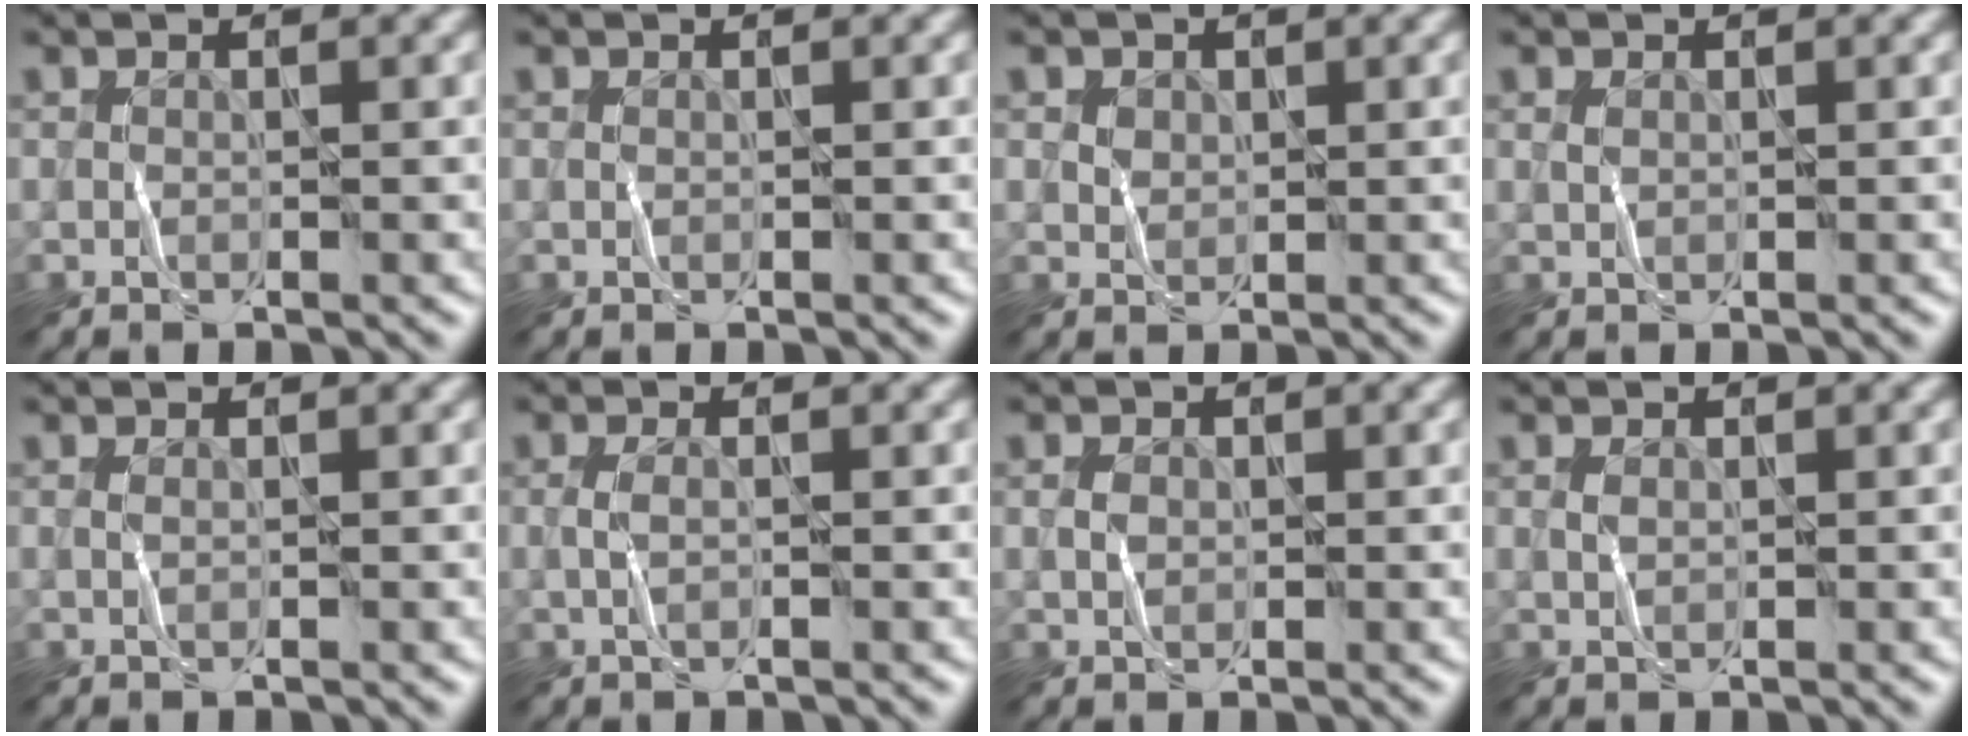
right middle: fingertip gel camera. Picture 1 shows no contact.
{"total": 0.0}
{"total": 0.5, "force": [0.2, 0.3, -0.3], "torque": [-0.009, 0.003, 0.016]}
{"total": 0.0}
{"total": 0.0}
{"total": 0.7, "force": [-0.3, -0.2, 0.6], "torque": [-0.036, 0.004, 0.004]}
{"total": 0.0}
{"total": 0.0}